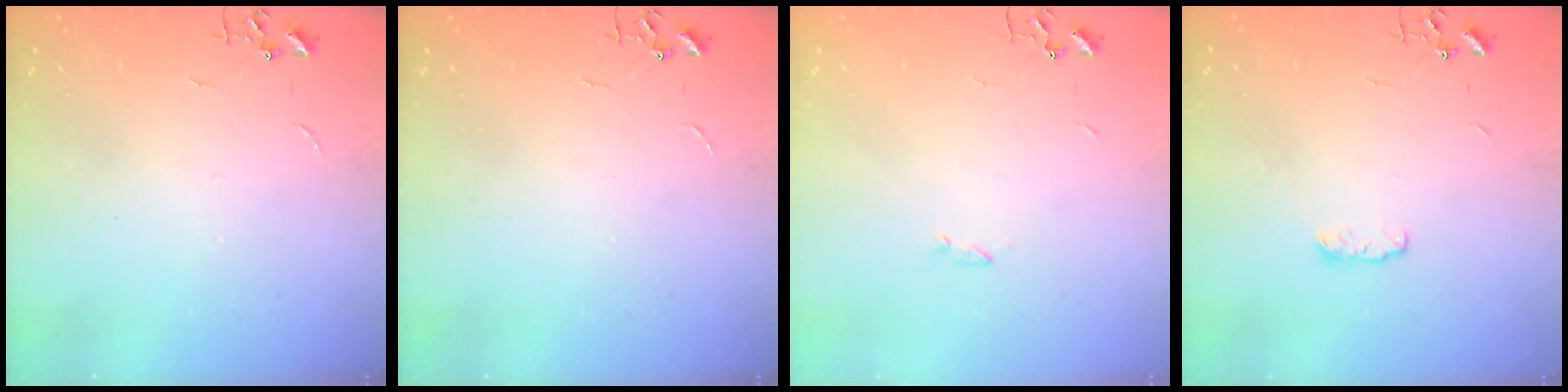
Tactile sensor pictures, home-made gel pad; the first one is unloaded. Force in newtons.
{"total": 0.0}
{"total": 1.2, "press": 1.1, "slide": 0.3}
{"total": 4.3, "press": 4.3, "slide": 0.7}